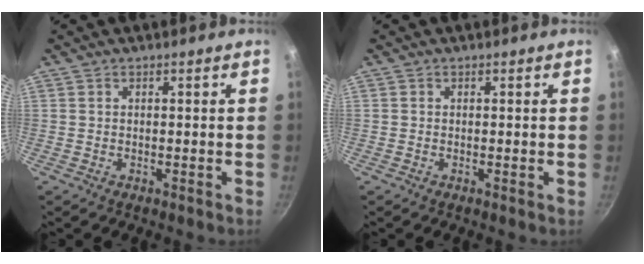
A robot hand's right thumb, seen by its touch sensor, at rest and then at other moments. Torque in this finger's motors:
{"motor_torque": [-0.28, 0.06, -0.31, 0.00, 0.02]}